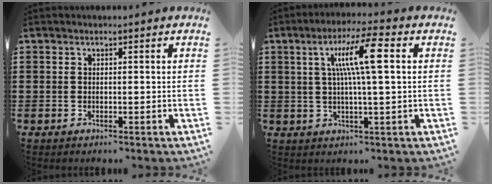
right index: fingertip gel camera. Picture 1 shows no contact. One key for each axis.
{"total": 8.9, "fx": 2.0, "fy": 0.7, "fz": 8.6, "tx": -0.168, "ty": 0.004, "tz": 0.027}